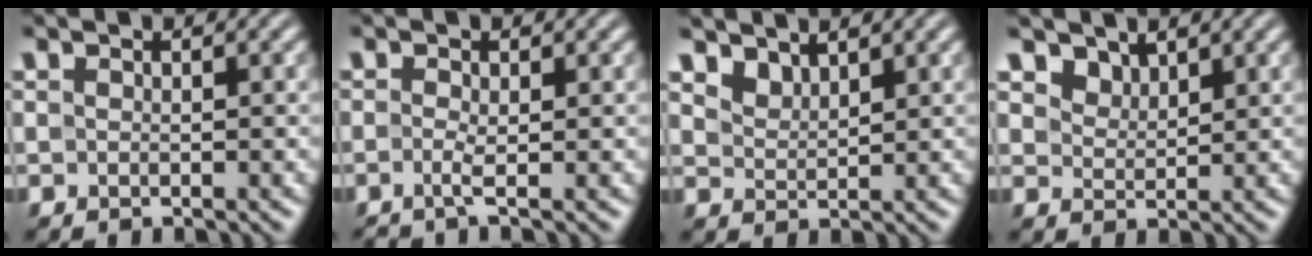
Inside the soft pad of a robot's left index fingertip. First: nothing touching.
{"total": 1.1, "force": [-0.5, 0.0, 1.0], "torque": [-0.026, -0.007, -0.009]}
{"total": 2.1, "force": [1.9, 0.7, 0.6], "torque": [-0.022, -0.008, 0.048]}
{"total": 2.4, "force": [2.0, 1.1, 0.6], "torque": [-0.028, -0.019, 0.051]}